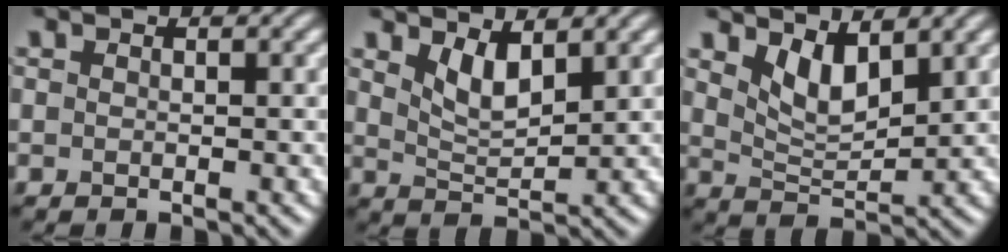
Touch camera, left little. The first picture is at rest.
{"total": 3.1, "force": [1.8, 1.0, 2.2], "torque": [-0.047, -0.011, 0.039]}
{"total": 3.7, "force": [2.2, 1.6, 2.6], "torque": [-0.058, -0.010, 0.043]}